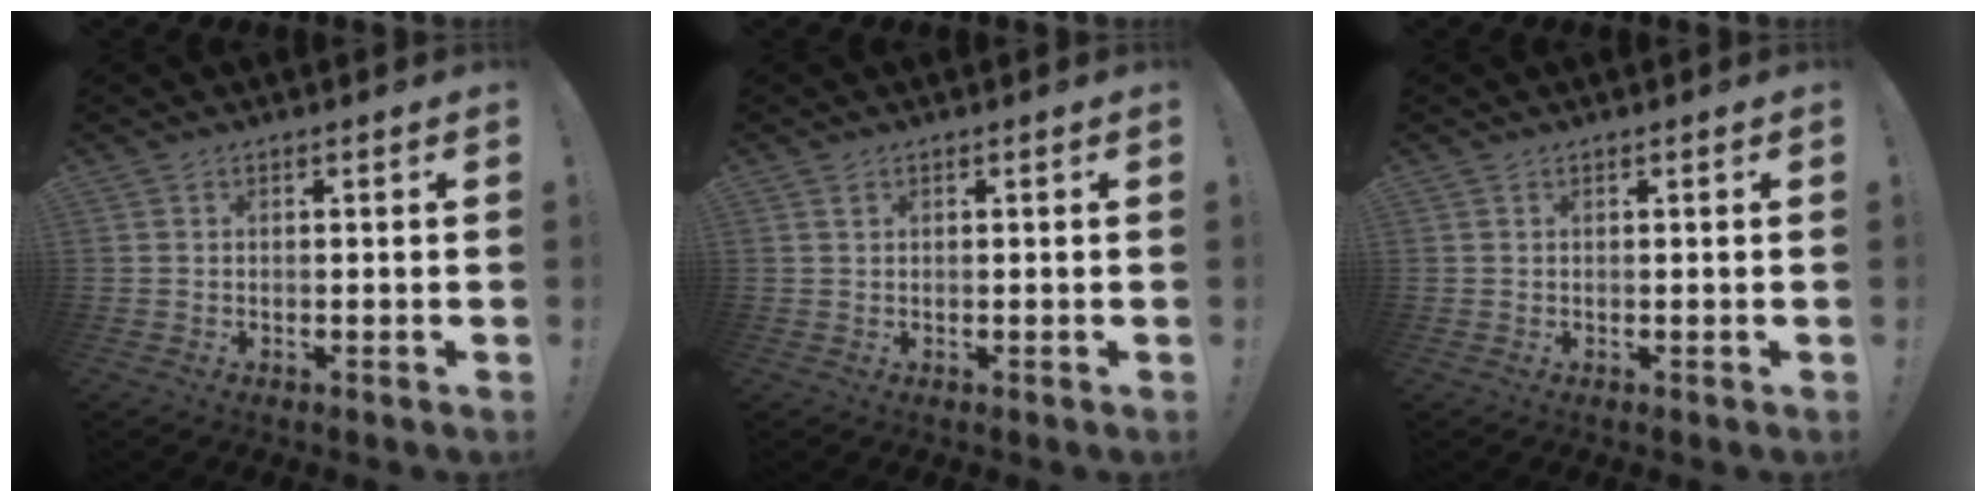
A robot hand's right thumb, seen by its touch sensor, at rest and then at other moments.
{"total": 1.0, "force": [0.6, 0.6, 0.5], "torque": [-0.003, -0.002, 0.009]}
{"total": 0.0}